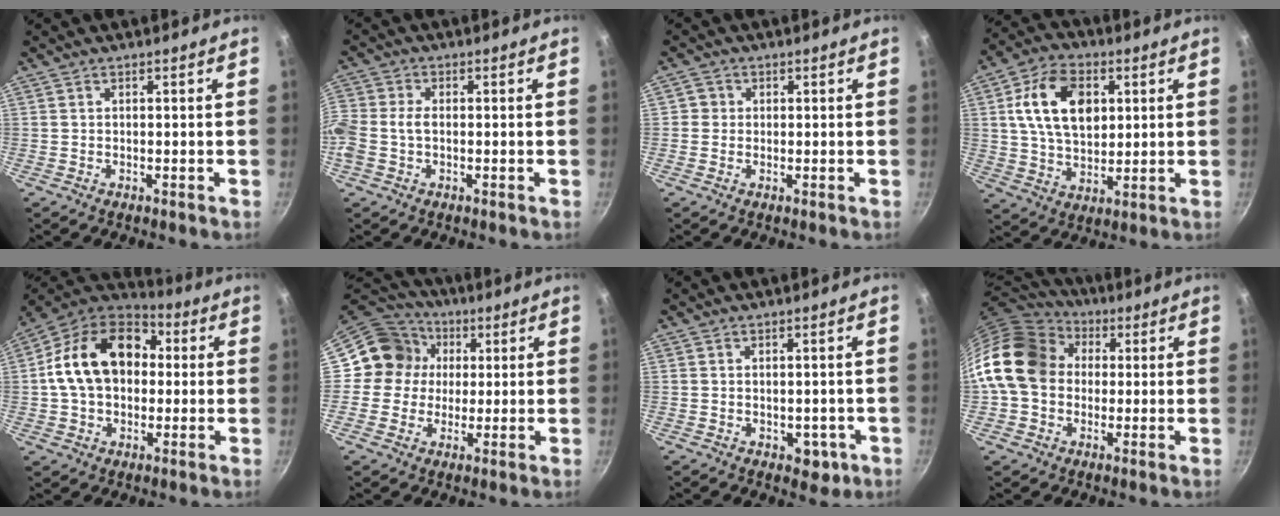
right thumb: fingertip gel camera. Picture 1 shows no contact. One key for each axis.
{"total": 5.3, "fx": -1.0, "fy": 3.8, "fz": 3.7, "tx": -0.089, "ty": 0.010, "tz": -0.032}
{"total": 2.1, "fx": 0.0, "fy": 2.1, "fz": 0.4, "tx": 0.007, "ty": 0.004, "tz": -0.005}
{"total": 14.4, "fx": 3.7, "fy": 9.5, "fz": 10.2, "tx": -0.156, "ty": -0.001, "tz": 0.062}
{"total": 20.1, "fx": 2.2, "fy": 14.5, "fz": 13.7, "tx": -0.215, "ty": 0.041, "tz": 0.023}
{"total": 11.8, "fx": 1.5, "fy": 11.2, "fz": 3.5, "tx": -0.023, "ty": 0.021, "tz": 0.002}
{"total": 4.1, "fx": -1.2, "fy": 2.8, "fz": 2.8, "tx": -0.018, "ty": 0.006, "tz": -0.009}
{"total": 18.2, "fx": 1.8, "fy": 14.6, "fz": 10.7, "tx": -0.179, "ty": 0.040, "tz": 0.019}